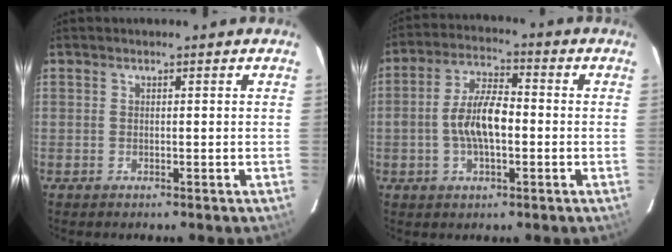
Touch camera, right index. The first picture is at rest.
{"total": 8.9, "force": [-1.4, 3.7, 8.0], "torque": [-0.157, 0.012, -0.024]}